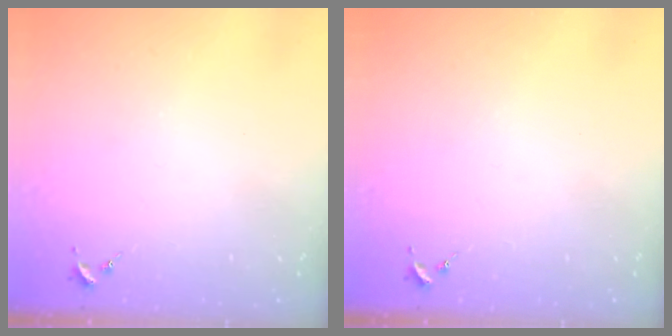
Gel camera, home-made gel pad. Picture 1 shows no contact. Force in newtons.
{"total": 0.0}